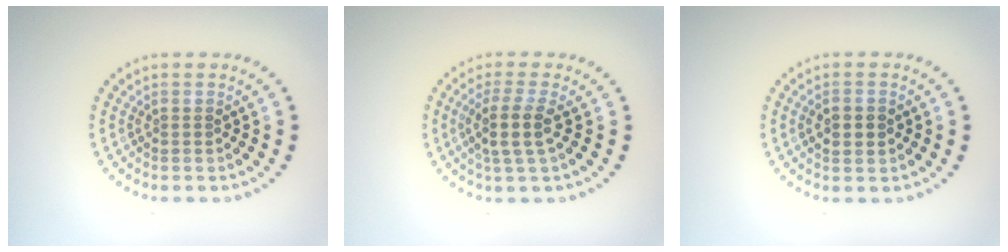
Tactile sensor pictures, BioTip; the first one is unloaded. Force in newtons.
{"total": 2.8, "press": 2.3, "slide": 1.6}
{"total": 2.5, "press": 2.5, "slide": 0.1}